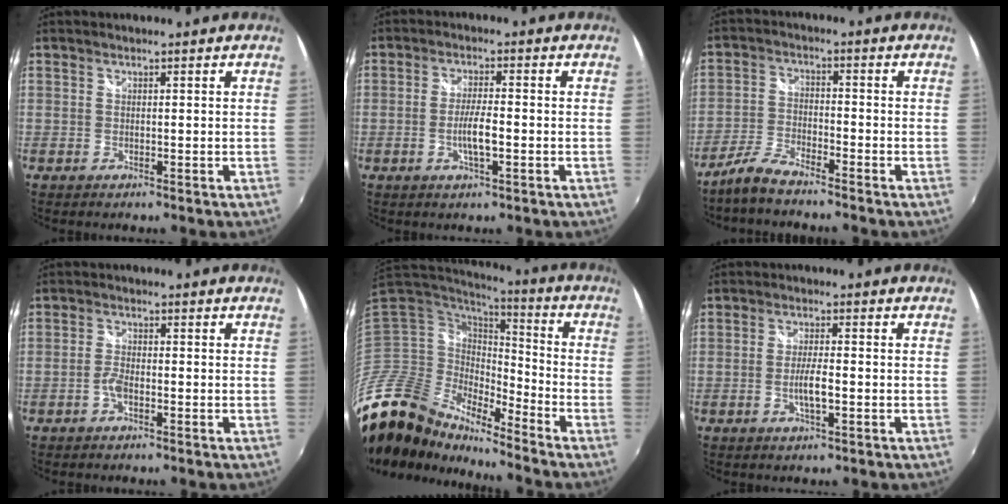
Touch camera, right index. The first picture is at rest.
{"total": 4.6, "force": [-1.2, 0.7, 4.4], "torque": [-0.086, 0.000, -0.021]}
{"total": 5.8, "force": [-5.0, 1.1, 2.8], "torque": [-0.069, 0.000, -0.102]}
{"total": 2.4, "force": [-1.3, 0.9, 1.8], "torque": [-0.046, 0.005, -0.029]}
{"total": 18.5, "force": [-15.2, 7.8, 7.0], "torque": [-0.161, -0.015, -0.302]}
{"total": 3.9, "force": [-1.0, 0.6, 3.7], "torque": [-0.072, -0.001, -0.017]}